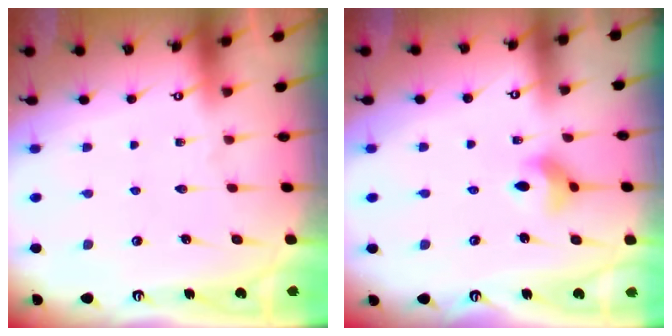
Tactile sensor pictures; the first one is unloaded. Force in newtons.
{"total": 6.6, "press": 6.5, "slide": 0.9}